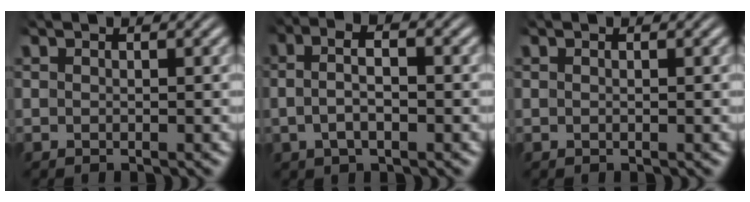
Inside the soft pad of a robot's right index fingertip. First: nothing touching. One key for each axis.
{"total": 4.2, "fx": 0.1, "fy": 2.3, "fz": 3.5, "tx": -0.062, "ty": 0.006, "tz": -0.006}
{"total": 0.0}